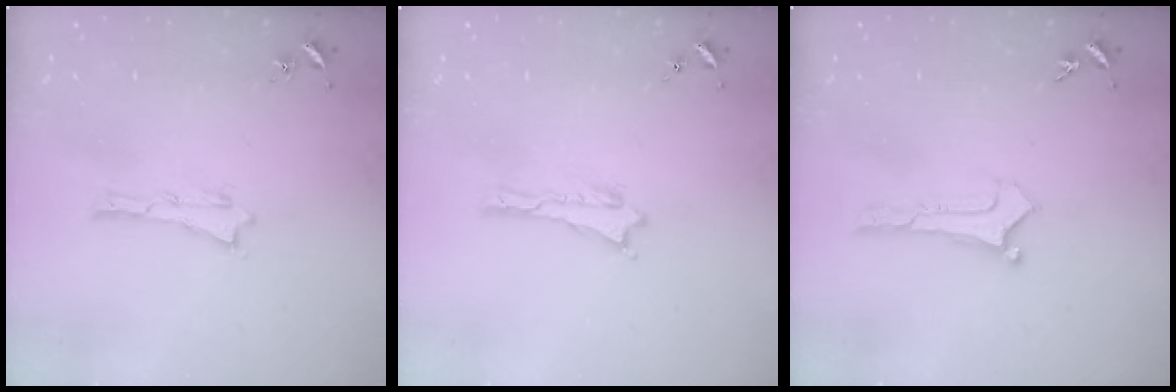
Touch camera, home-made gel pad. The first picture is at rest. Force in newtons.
{"total": 0.0}
{"total": 0.0}